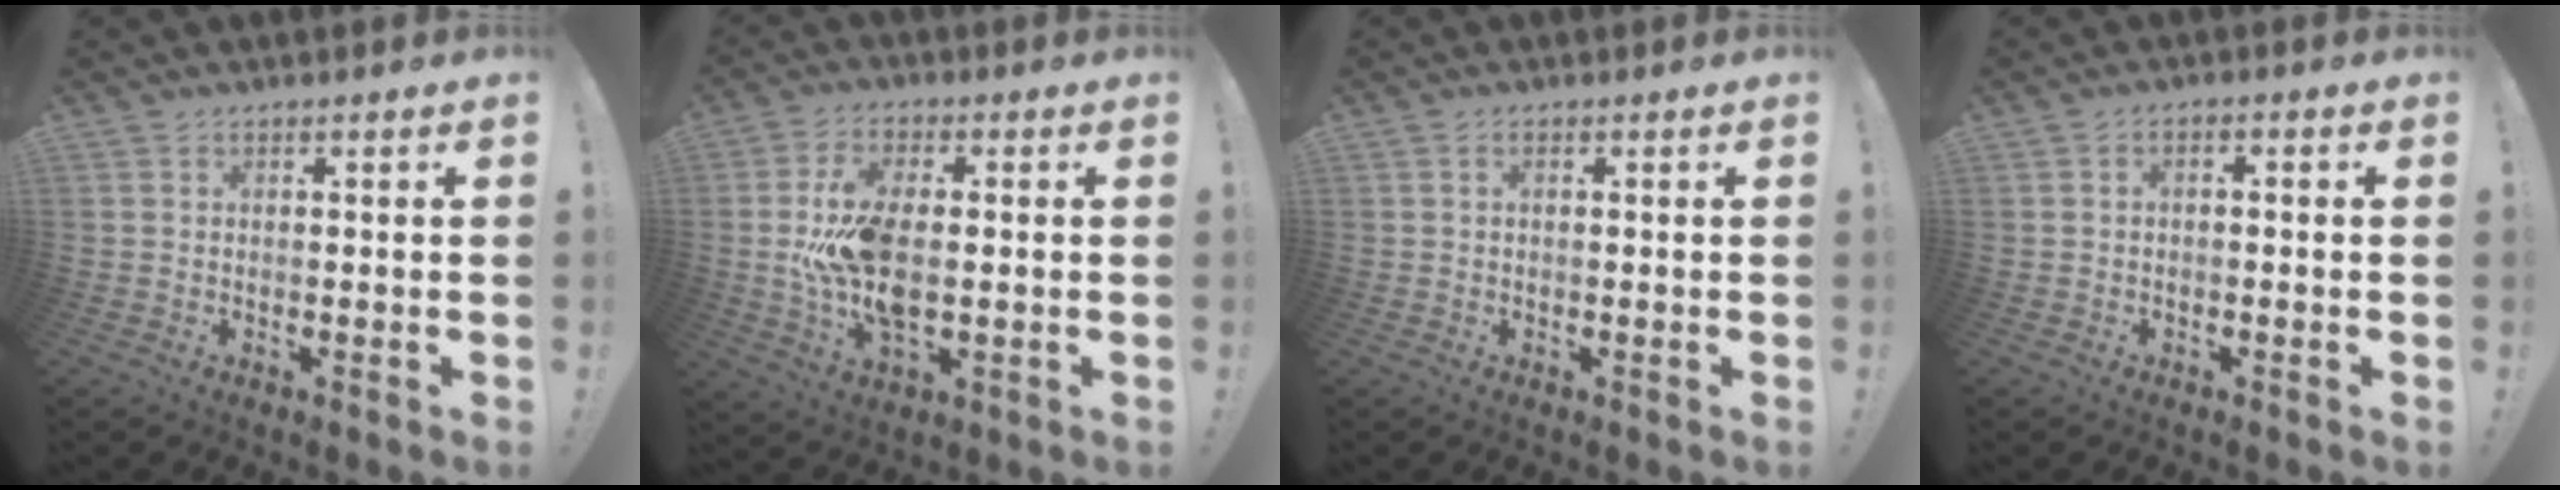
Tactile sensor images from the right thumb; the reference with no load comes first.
{"total": 14.2, "force": [-0.2, 7.8, 11.9], "torque": [-0.221, -0.004, -0.003]}
{"total": 1.0, "force": [0.3, 0.5, 0.8], "torque": [-0.022, 0.004, 0.006]}
{"total": 1.8, "force": [-1.3, 0.4, 1.1], "torque": [-0.015, 0.007, -0.023]}